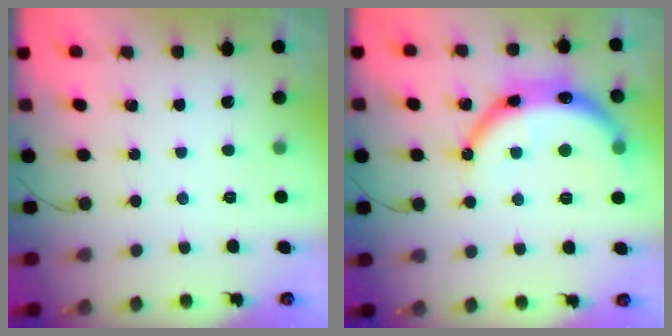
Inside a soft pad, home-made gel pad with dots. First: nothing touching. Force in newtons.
{"total": 16.1, "press": 16.1, "slide": 0.4}